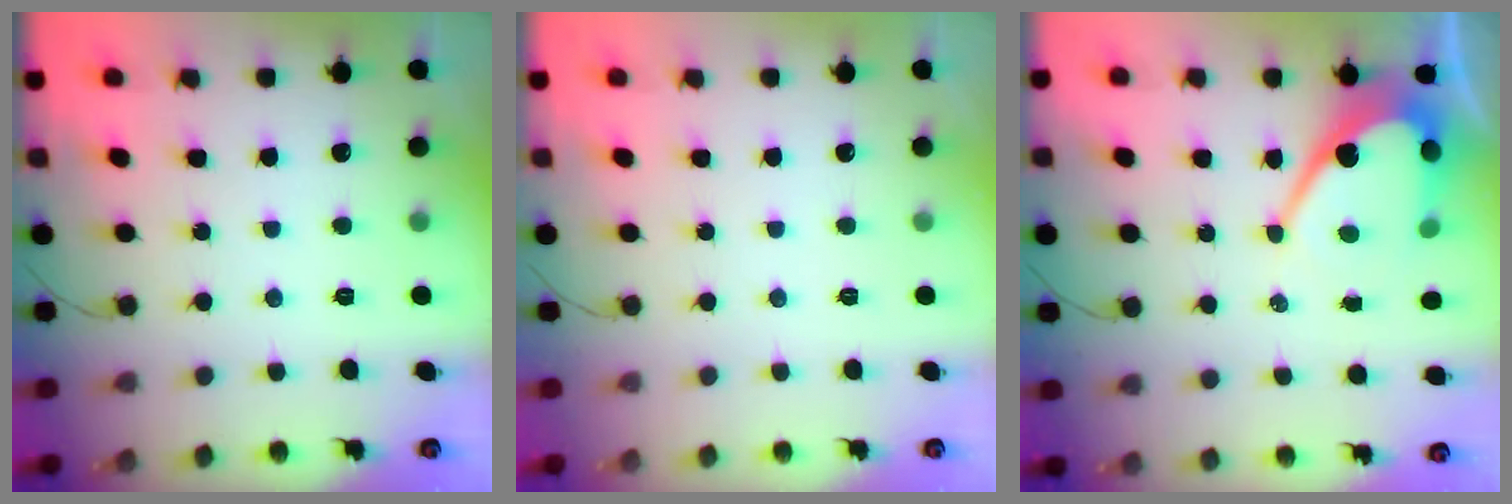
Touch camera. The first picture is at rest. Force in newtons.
{"total": 0.0}
{"total": 12.2, "press": 12.1, "slide": 0.9}